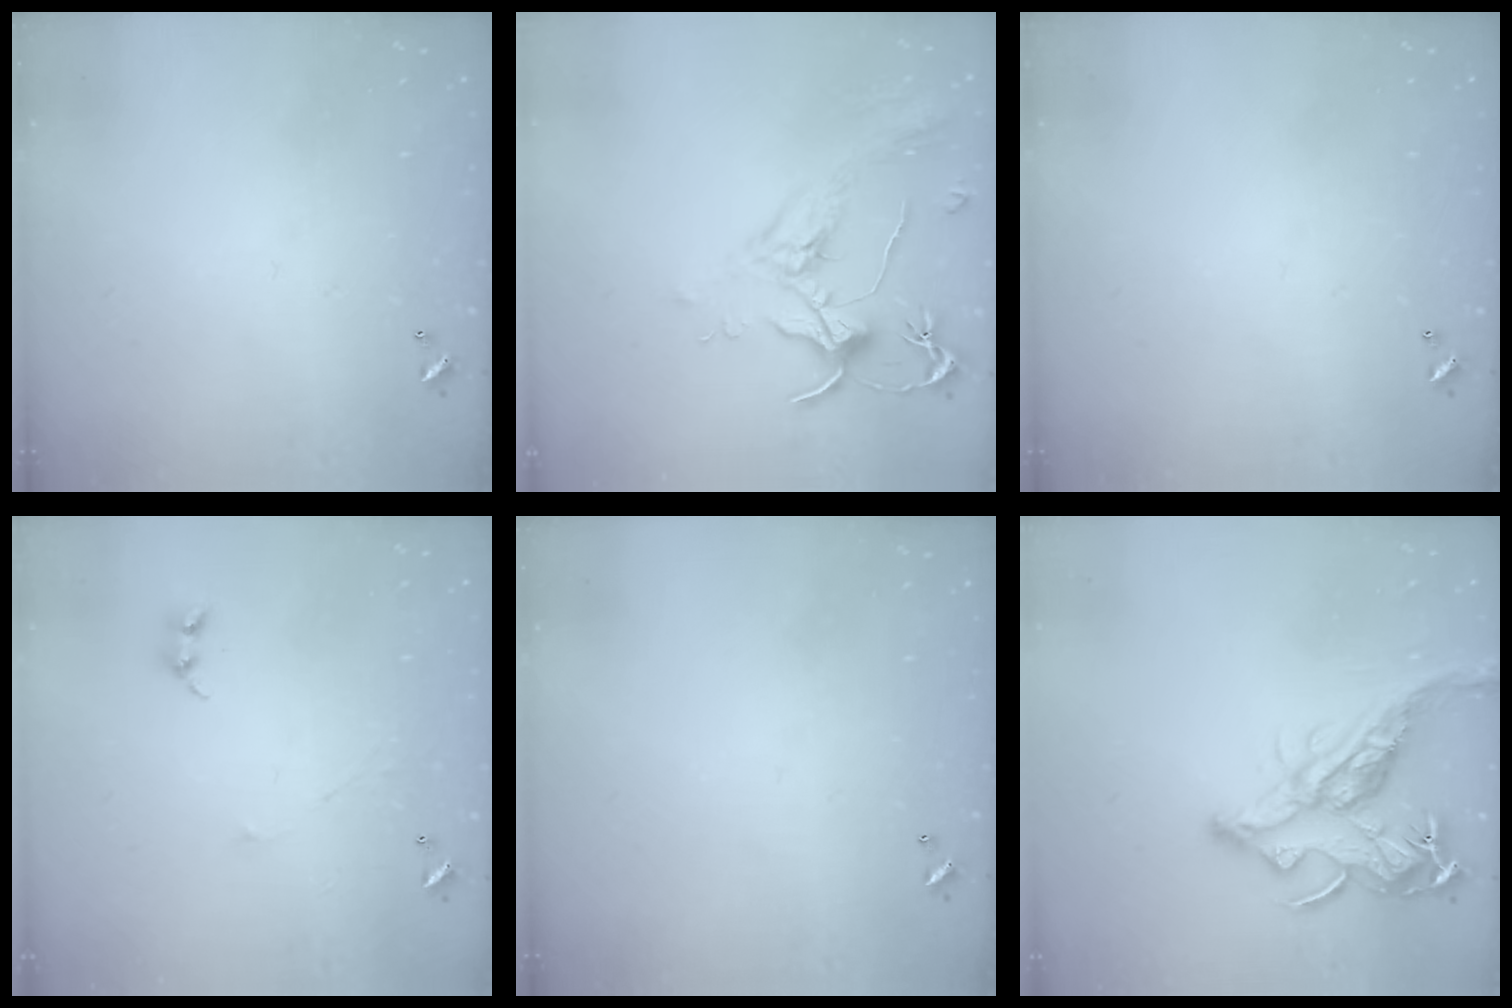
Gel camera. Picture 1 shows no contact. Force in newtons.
{"total": 1.8, "press": 1.7, "slide": 0.8}
{"total": 0.0}
{"total": 1.5, "press": 1.4, "slide": 0.2}
{"total": 0.0}
{"total": 15.3, "press": 15.2, "slide": 1.9}